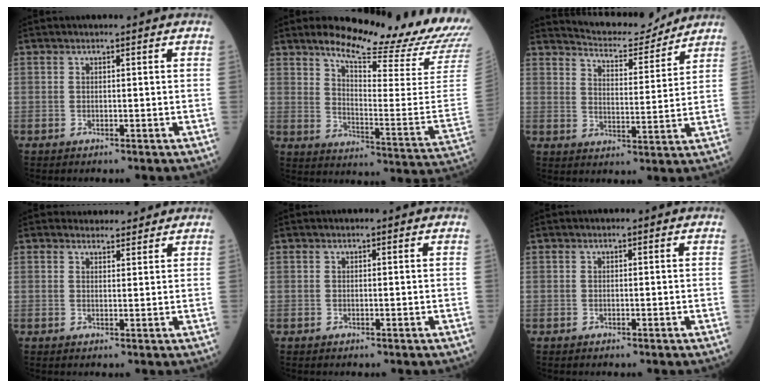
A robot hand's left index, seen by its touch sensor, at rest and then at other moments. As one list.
[{"total": 20.8, "force": [18.8, 0.8, 8.9], "torque": [-0.137, -0.098, 0.241]}, {"total": 10.6, "force": [10.4, 1.4, 1.9], "torque": [-0.037, 0.001, 0.155]}, {"total": 3.6, "force": [3.4, 1.1, 0.1], "torque": [-0.001, 0.008, 0.044]}, {"total": 0.0}, {"total": 0.0}]